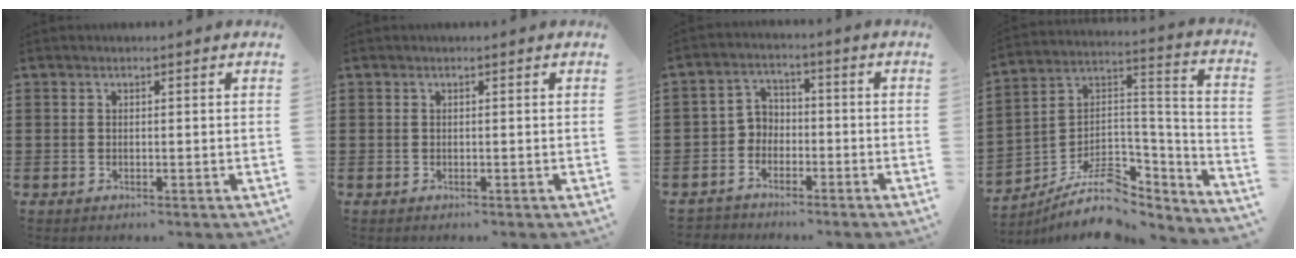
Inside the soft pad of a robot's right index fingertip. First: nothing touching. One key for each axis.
{"total": 0.0}
{"total": 4.1, "fx": -2.3, "fy": 3.3, "fz": 0.3, "tx": -0.020, "ty": 0.007, "tz": -0.051}
{"total": 10.2, "fx": -6.0, "fy": 5.6, "fz": 6.0, "tx": -0.122, "ty": 0.003, "tz": -0.110}